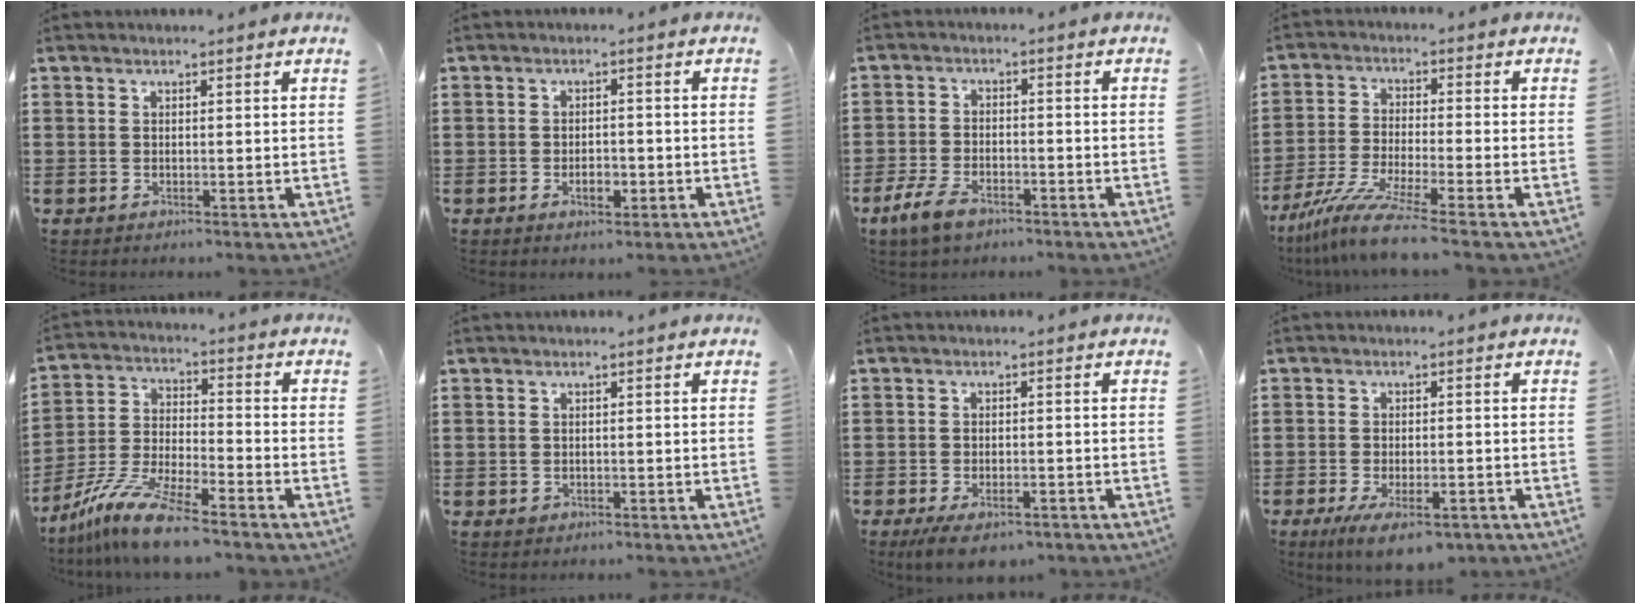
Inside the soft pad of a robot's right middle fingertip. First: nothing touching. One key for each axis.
{"total": 3.2, "fx": -1.2, "fy": 1.6, "fz": 2.5, "tx": -0.038, "ty": 0.001, "tz": -0.025}
{"total": 5.0, "fx": -3.3, "fy": 2.3, "fz": 2.9, "tx": -0.067, "ty": 0.004, "tz": -0.065}
{"total": 8.1, "fx": -6.6, "fy": -0.2, "fz": 4.7, "tx": -0.103, "ty": -0.014, "tz": -0.130}
{"total": 10.7, "fx": -9.1, "fy": 0.8, "fz": 5.5, "tx": -0.123, "ty": 0.008, "tz": -0.183}
{"total": 0.6, "fx": -0.1, "fy": 0.5, "fz": 0.2, "tx": -0.007, "ty": 0.001, "tz": -0.001}
{"total": 3.2, "fx": -2.5, "fy": 1.0, "fz": 1.7, "tx": -0.042, "ty": -0.003, "tz": -0.053}
{"total": 5.5, "fx": -3.6, "fy": 1.7, "fz": 3.7, "tx": -0.072, "ty": -0.004, "tz": -0.065}